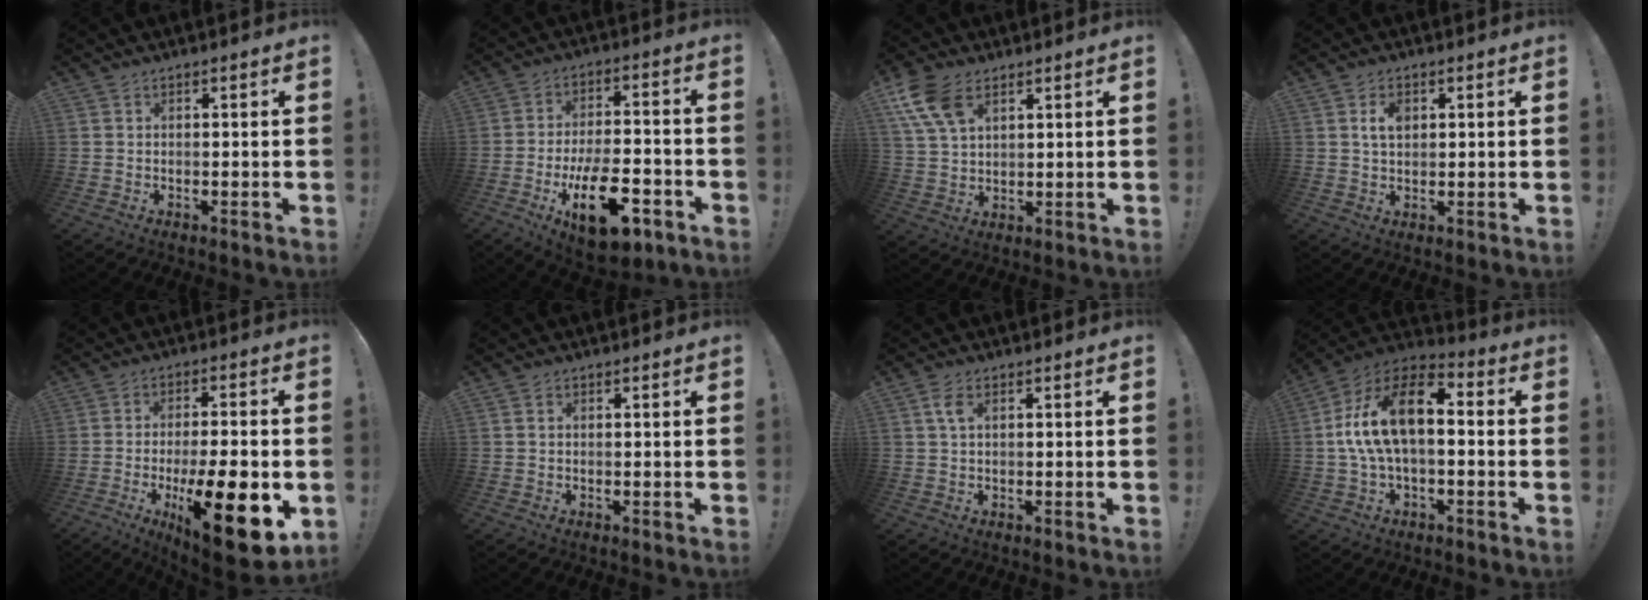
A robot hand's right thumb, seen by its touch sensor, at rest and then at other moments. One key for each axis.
{"total": 19.1, "fx": -8.3, "fy": 8.8, "fz": 14.8, "tx": -0.221, "ty": 0.049, "tz": -0.125}
{"total": 10.8, "fx": 5.5, "fy": 6.4, "fz": 6.8, "tx": -0.138, "ty": -0.014, "tz": 0.105}
{"total": 4.3, "fx": 1.3, "fy": 2.7, "fz": 3.1, "tx": -0.041, "ty": -0.003, "tz": 0.017}
{"total": 19.9, "fx": -6.3, "fy": 5.4, "fz": 18.1, "tx": -0.260, "ty": 0.023, "tz": -0.087}
{"total": 0.6, "fx": 0.0, "fy": 0.5, "fz": 0.3, "tx": -0.006, "ty": 0.002, "tz": 0.000}
{"total": 3.2, "fx": 1.0, "fy": 1.5, "fz": 2.6, "tx": -0.050, "ty": 0.002, "tz": 0.016}
{"total": 17.1, "fx": 2.1, "fy": 9.1, "fz": 14.3, "tx": -0.250, "ty": 0.003, "tz": 0.039}